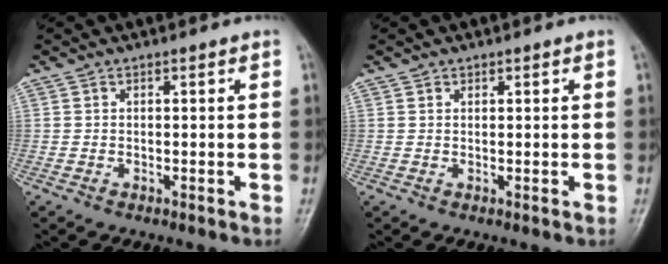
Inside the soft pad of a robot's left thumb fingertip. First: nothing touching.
{"total": 0.6, "force": [0.4, 0.4, 0.0], "torque": [0.004, -0.002, 0.005]}